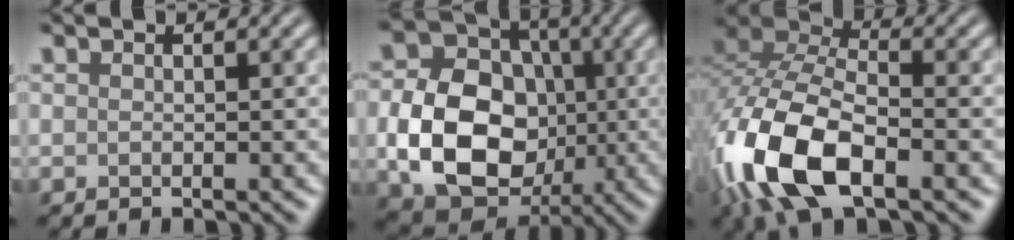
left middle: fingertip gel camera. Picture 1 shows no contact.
{"total": 10.4, "force": [-1.7, 7.9, 6.5], "torque": [-0.127, -0.004, -0.030]}
{"total": 11.6, "force": [-5.2, 5.5, 8.7], "torque": [-0.199, -0.007, -0.107]}